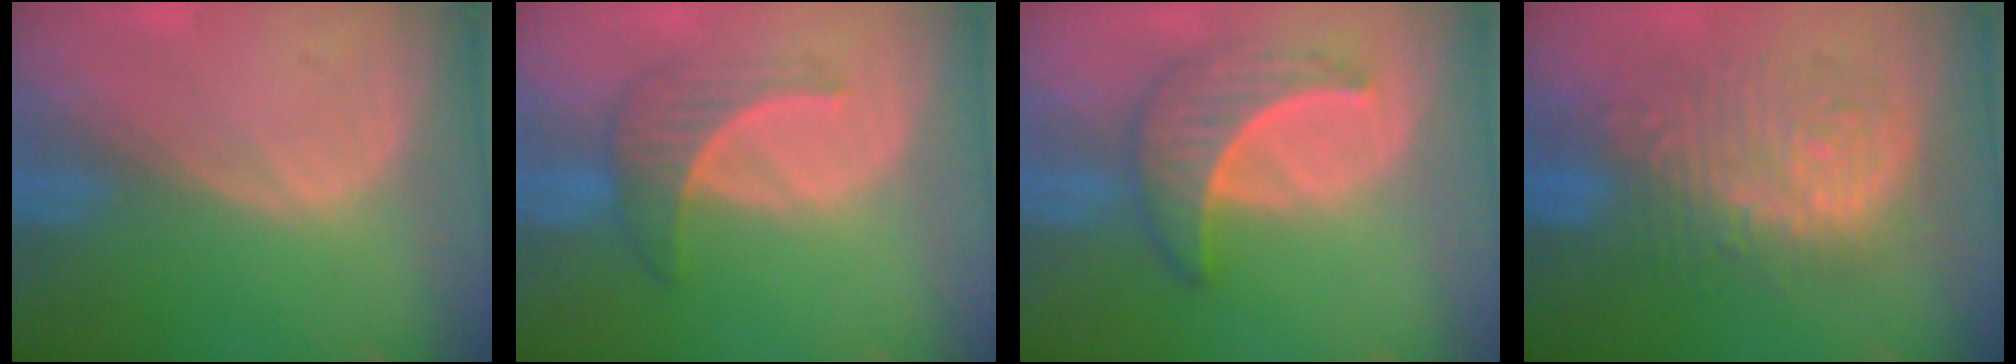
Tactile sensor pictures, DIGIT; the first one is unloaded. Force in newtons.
{"total": 4.5, "press": 4.4, "slide": 0.8}
{"total": 6.9, "press": 6.2, "slide": 3.0}
{"total": 9.8, "press": 9.8, "slide": 0.4}